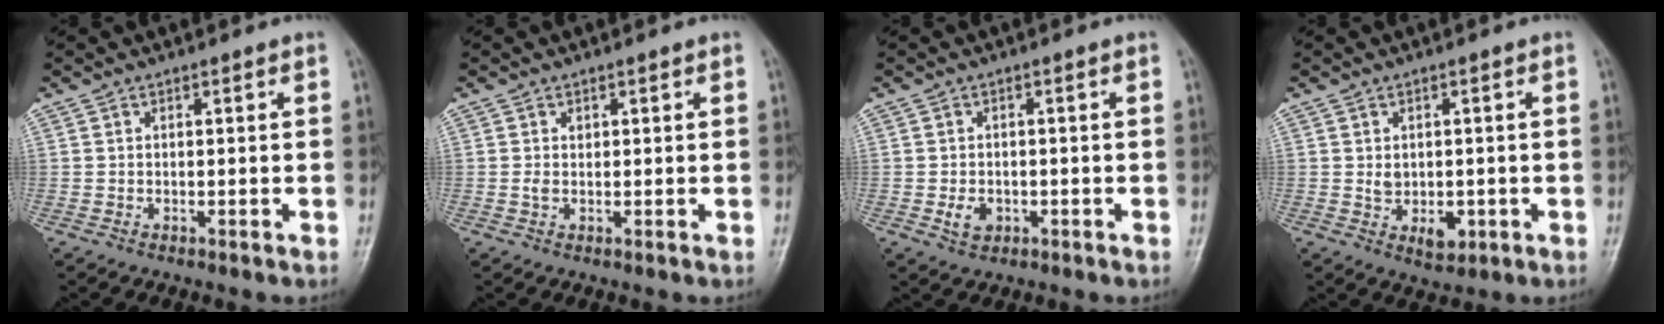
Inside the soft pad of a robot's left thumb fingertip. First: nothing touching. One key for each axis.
{"total": 1.3, "fx": 0.3, "fy": 0.9, "fz": 0.9, "tx": -0.016, "ty": 0.001, "tz": 0.007}
{"total": 3.0, "fx": -0.9, "fy": 2.2, "fz": 1.8, "tx": -0.023, "ty": 0.001, "tz": -0.011}
{"total": 4.7, "fx": -0.5, "fy": 3.4, "fz": 3.2, "tx": -0.033, "ty": -0.006, "tz": 0.003}